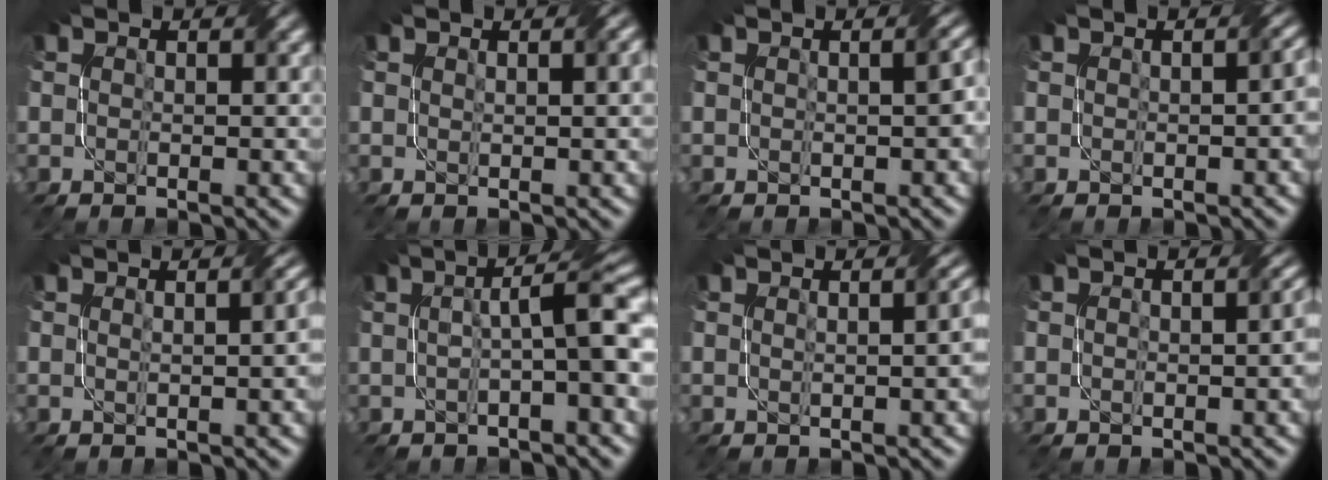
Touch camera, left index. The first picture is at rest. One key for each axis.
{"total": 2.2, "fx": 0.8, "fy": 0.7, "fz": 2.0, "tx": -0.019, "ty": 0.004, "tz": 0.011}
{"total": 2.2, "fx": 0.1, "fy": 0.7, "fz": 2.1, "tx": -0.018, "ty": 0.010, "tz": 0.000}
{"total": 2.0, "fx": -0.1, "fy": 0.6, "fz": 1.9, "tx": -0.020, "ty": 0.007, "tz": 0.001}
{"total": 3.9, "fx": 0.7, "fy": 1.8, "fz": 3.4, "tx": -0.016, "ty": 0.021, "tz": -0.001}
{"total": 5.7, "fx": 0.3, "fy": 0.9, "fz": 5.6, "tx": -0.080, "ty": 0.017, "tz": 0.000}
{"total": 4.4, "fx": 0.7, "fy": 2.0, "fz": 3.8, "tx": -0.017, "ty": 0.022, "tz": -0.001}
{"total": 2.6, "fx": -0.2, "fy": 1.1, "fz": 2.4, "tx": -0.027, "ty": 0.004, "tz": 0.003}